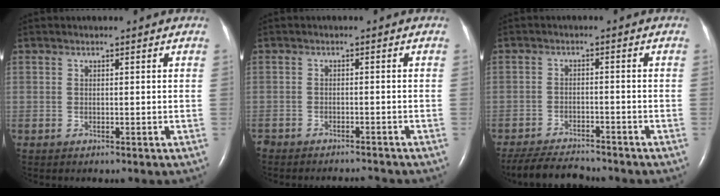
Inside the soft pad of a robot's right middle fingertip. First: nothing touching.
{"total": 4.5, "force": [-4.4, 0.4, 0.4], "torque": [-0.002, -0.010, -0.069]}
{"total": 8.4, "force": [-7.9, 1.2, 2.5], "torque": [-0.045, -0.011, -0.126]}